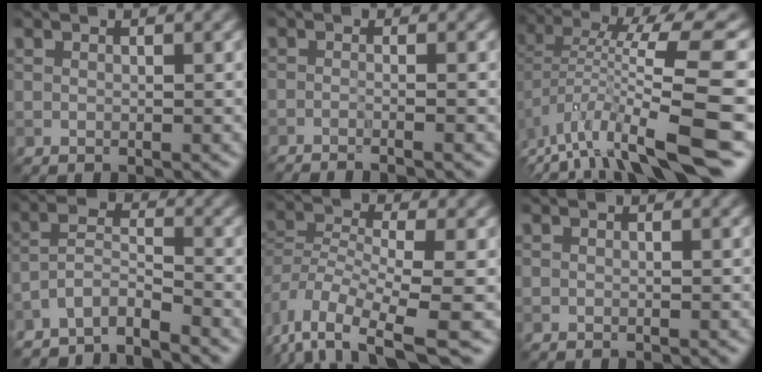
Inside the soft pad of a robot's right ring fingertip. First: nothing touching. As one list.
[{"total": 3.3, "force": [-2.1, 0.8, 2.4], "torque": [-0.018, 0.002, -0.040]}, {"total": 10.4, "force": [-4.3, 2.3, 9.3], "torque": [-0.160, 0.021, -0.066]}, {"total": 4.5, "force": [-4.1, 0.7, 1.6], "torque": [-0.027, 0.000, -0.084]}, {"total": 7.6, "force": [-4.3, 2.9, 5.6], "torque": [-0.111, -0.007, -0.083]}, {"total": 0.0}]